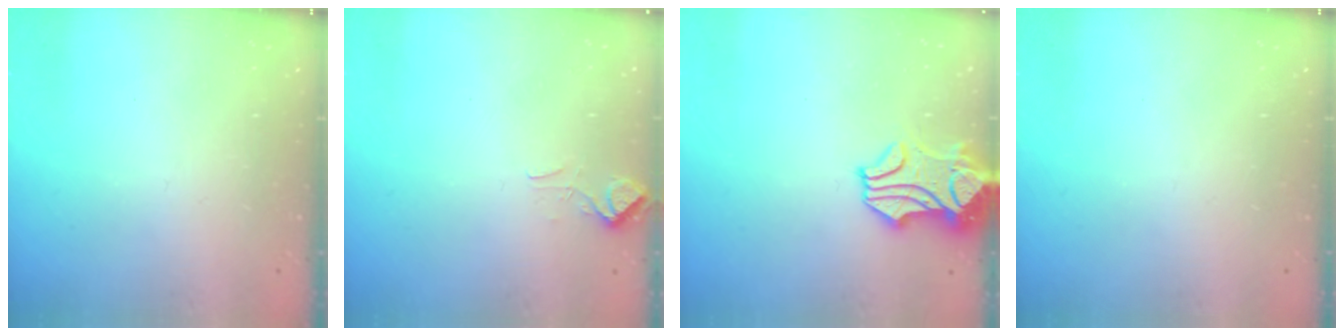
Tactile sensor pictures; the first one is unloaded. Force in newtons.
{"total": 2.6, "press": 2.5, "slide": 0.7}
{"total": 2.0, "press": 1.5, "slide": 1.3}
{"total": 0.0}